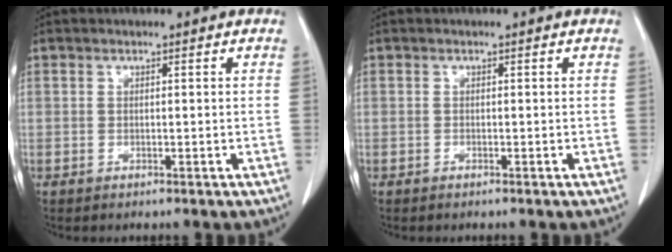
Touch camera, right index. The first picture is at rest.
{"total": 0.0}